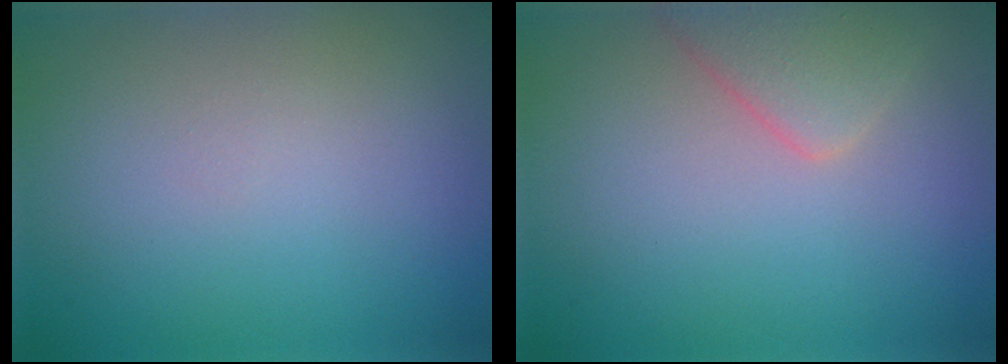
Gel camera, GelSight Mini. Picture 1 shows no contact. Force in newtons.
{"total": 2.6, "press": 2.6, "slide": 0.2}